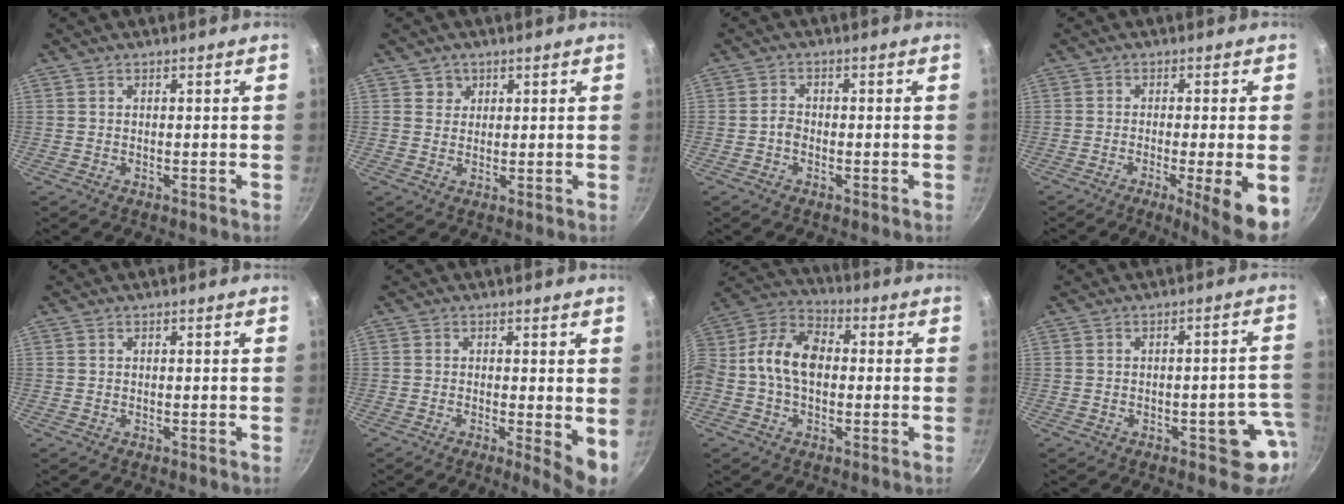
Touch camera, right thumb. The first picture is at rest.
{"total": 1.8, "force": [0.7, 1.7, 0.2], "torque": [0.008, 0.002, 0.009]}
{"total": 1.9, "force": [-0.8, 1.3, 1.0], "torque": [-0.015, 0.014, -0.019]}
{"total": 8.9, "force": [-2.9, 0.7, 8.4], "torque": [-0.124, 0.000, -0.041]}
{"total": 0.0}
{"total": 5.4, "force": [-0.2, 1.4, 5.2], "torque": [-0.065, -0.012, -0.004]}
{"total": 12.5, "force": [0.0, 8.9, 8.7], "torque": [-0.129, 0.035, -0.027]}
{"total": 6.9, "force": [-2.6, 3.5, 5.4], "torque": [-0.006, 0.028, -0.029]}